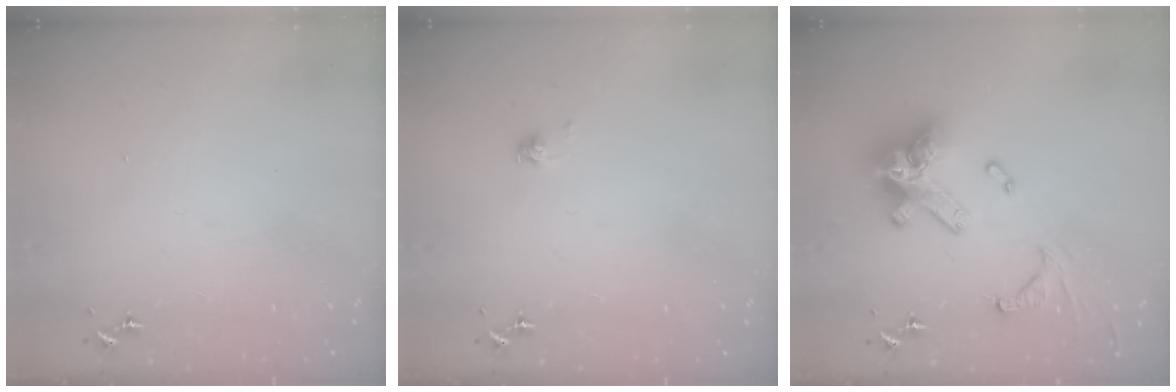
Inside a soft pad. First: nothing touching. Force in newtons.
{"total": 2.1, "press": 2.1, "slide": 0.2}
{"total": 18.7, "press": 18.6, "slide": 2.3}